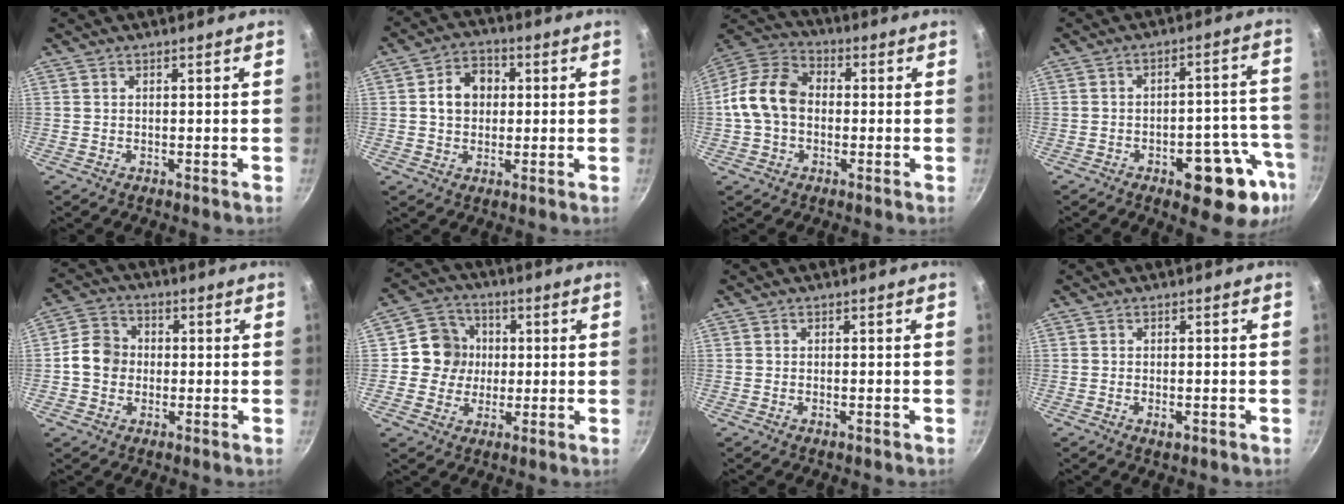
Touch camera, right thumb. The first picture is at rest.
{"total": 7.4, "force": [0.9, 6.0, 4.3], "torque": [-0.040, 0.013, 0.007]}
{"total": 12.2, "force": [-0.6, 9.2, 8.0], "torque": [-0.122, 0.033, -0.031]}
{"total": 15.2, "force": [-7.1, 6.7, 11.6], "torque": [-0.091, 0.043, -0.089]}
{"total": 7.2, "force": [-0.6, 6.3, 3.4], "torque": [-0.033, 0.017, -0.026]}
{"total": 8.8, "force": [0.6, 8.4, 2.6], "torque": [-0.001, 0.015, -0.005]}
{"total": 0.9, "force": [-0.4, 0.3, 0.7], "torque": [-0.015, 0.003, -0.009]}
{"total": 2.0, "force": [-0.9, 0.9, 1.6], "torque": [-0.030, 0.000, -0.014]}